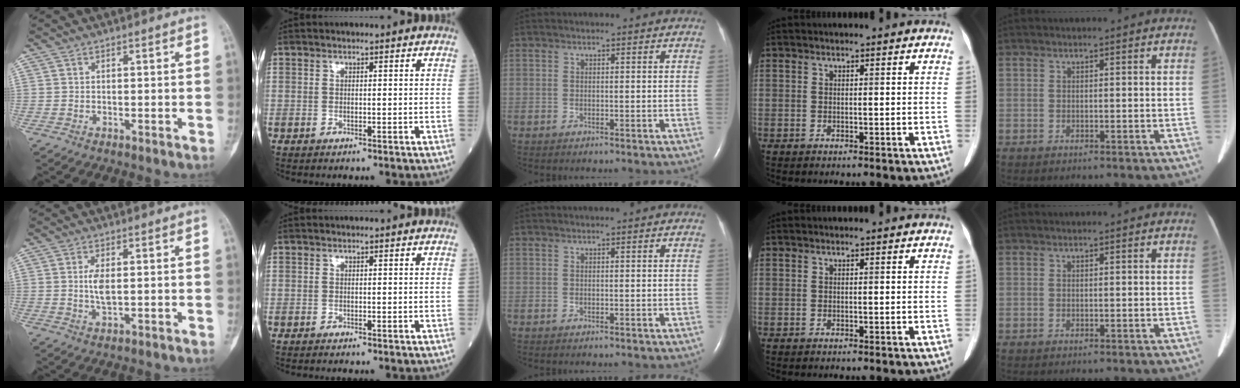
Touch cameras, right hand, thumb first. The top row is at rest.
{"thumb": {"total": 3.7, "force": [0.0, 1.4, 3.5], "torque": [-0.072, -0.006, -0.001]}}